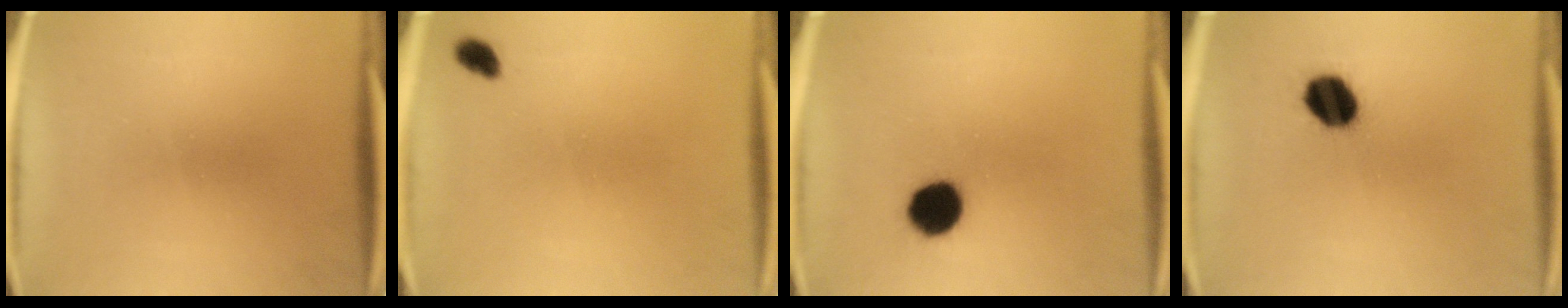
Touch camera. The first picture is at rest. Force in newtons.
{"total": 1.8}
{"total": 9.1}
{"total": 8.9}